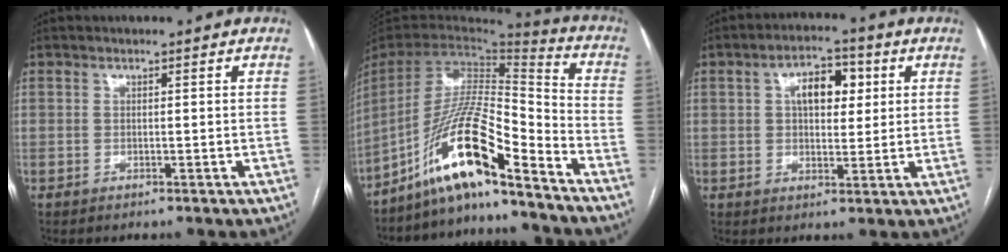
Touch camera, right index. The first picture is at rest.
{"total": 15.8, "force": [-11.4, 1.1, 10.8], "torque": [-0.202, 0.014, -0.208]}
{"total": 7.2, "force": [2.1, 3.8, 5.8], "torque": [-0.093, 0.019, 0.034]}